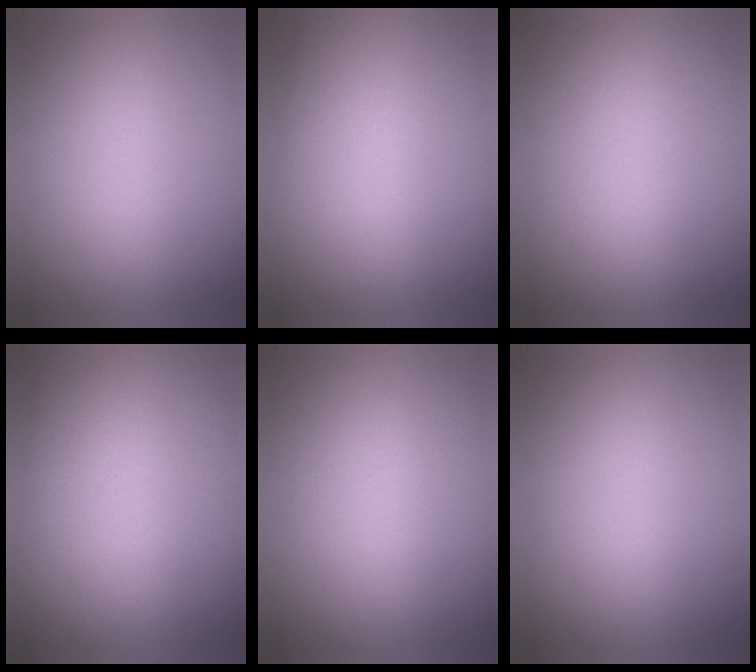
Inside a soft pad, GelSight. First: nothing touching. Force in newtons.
{"total": 1.1}
{"total": 4.0}
{"total": 2.9}
{"total": 2.7}
{"total": 0.0}